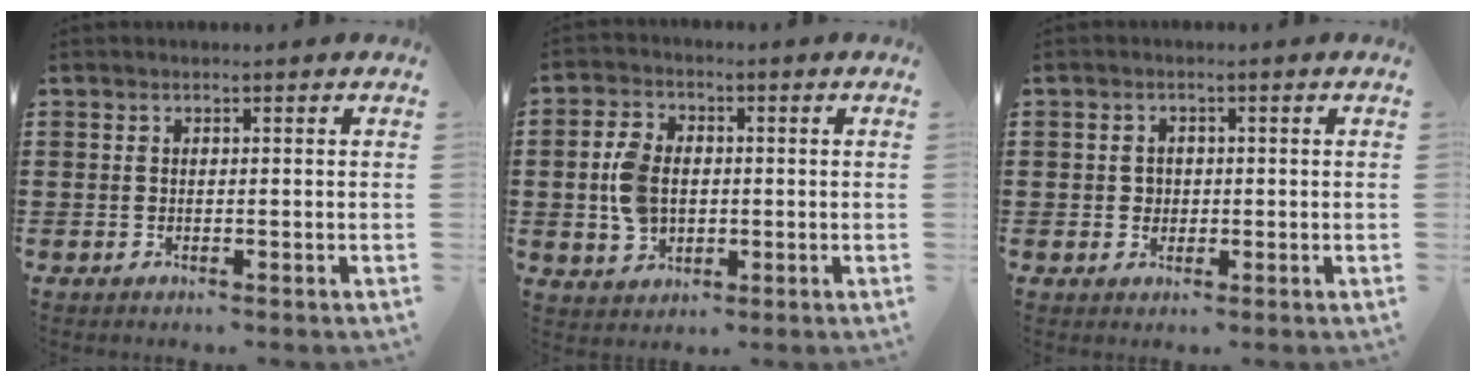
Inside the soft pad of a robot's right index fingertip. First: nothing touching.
{"total": 6.4, "force": [-0.2, 4.5, 4.6], "torque": [-0.121, 0.004, -0.011]}
{"total": 1.9, "force": [-0.1, 1.8, 0.6], "torque": [-0.017, 0.009, -0.004]}